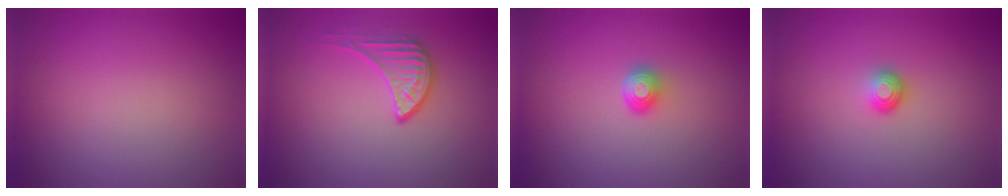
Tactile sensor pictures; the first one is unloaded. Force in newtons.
{"total": 2.3, "press": 1.7, "slide": 1.5}
{"total": 1.6, "press": 1.2, "slide": 1.0}
{"total": 1.5, "press": 1.1, "slide": 1.1}